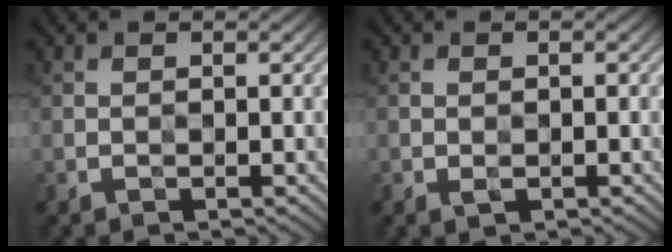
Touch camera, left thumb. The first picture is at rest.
{"total": 0.8, "force": [-0.4, 0.4, 0.6], "torque": [-0.011, -0.001, -0.007]}